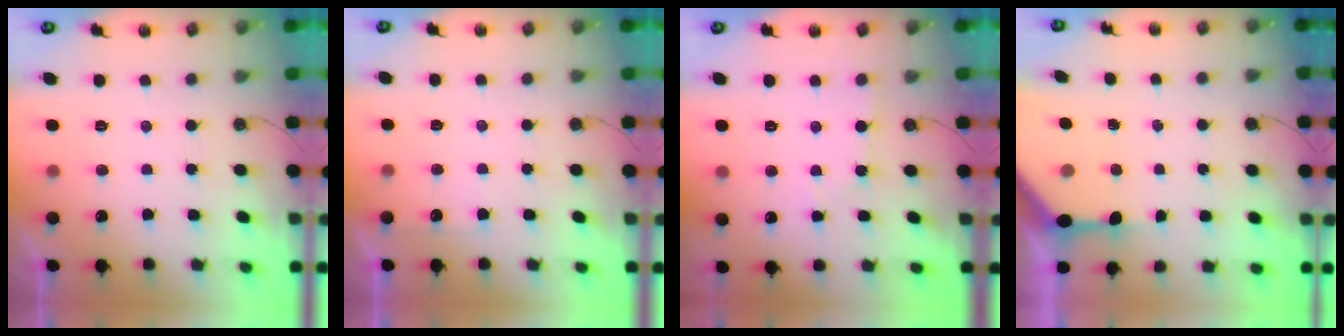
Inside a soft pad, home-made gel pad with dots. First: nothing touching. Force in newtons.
{"total": 4.3, "press": 4.2, "slide": 0.5}
{"total": 2.7, "press": 2.7, "slide": 0.3}
{"total": 6.2, "press": 6.1, "slide": 0.7}